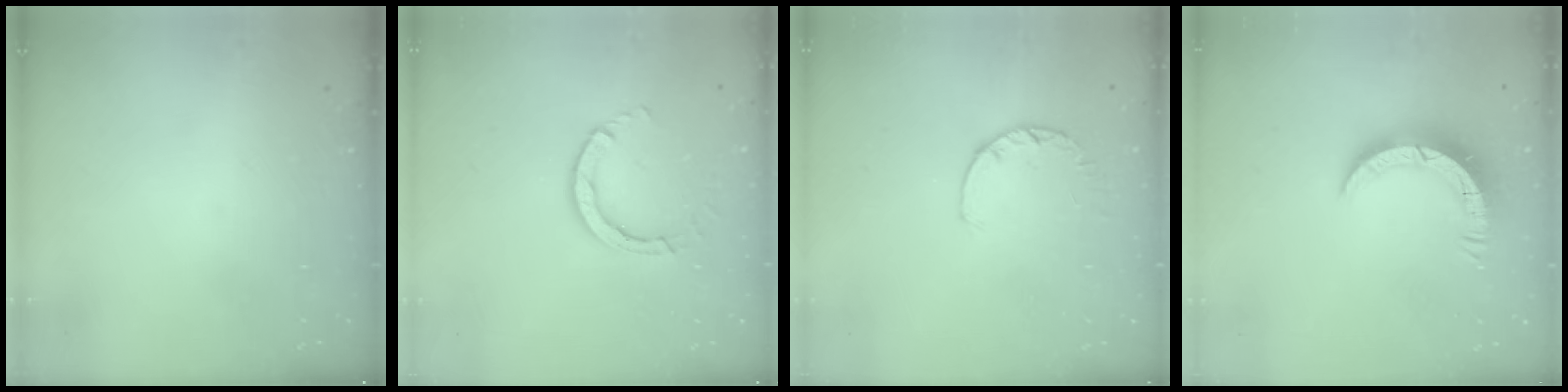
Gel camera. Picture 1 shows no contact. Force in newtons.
{"total": 4.0, "press": 4.0, "slide": 0.4}
{"total": 2.8, "press": 2.7, "slide": 0.5}
{"total": 7.7, "press": 7.7, "slide": 0.4}